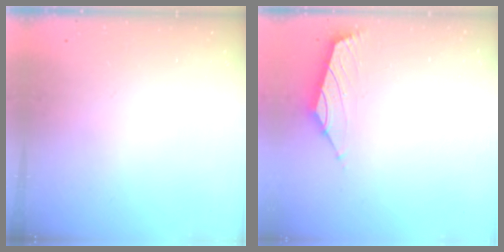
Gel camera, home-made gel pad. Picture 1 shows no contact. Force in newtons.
{"total": 1.8, "press": 1.6, "slide": 0.7}